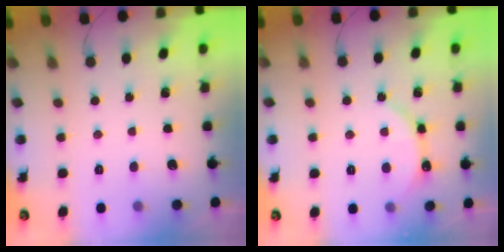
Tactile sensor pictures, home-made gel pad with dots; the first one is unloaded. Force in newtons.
{"total": 3.6, "press": 3.6, "slide": 0.4}